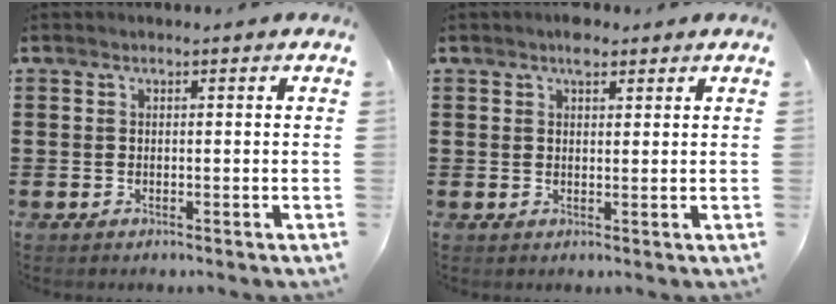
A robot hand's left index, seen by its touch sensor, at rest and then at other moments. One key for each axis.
{"total": 2.5, "fx": 1.9, "fy": 1.0, "fz": 1.2, "tx": -0.019, "ty": 0.002, "tz": 0.033}